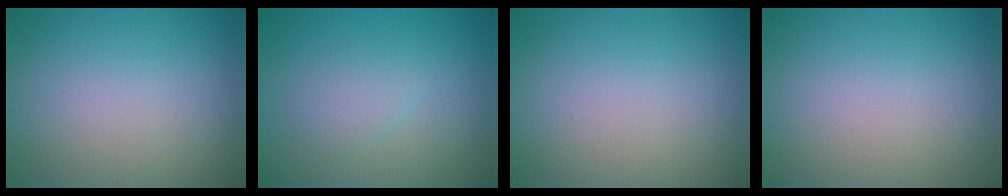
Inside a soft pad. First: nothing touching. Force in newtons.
{"total": 1.6, "press": 1.6, "slide": 0.1}
{"total": 0.0}
{"total": 0.0}